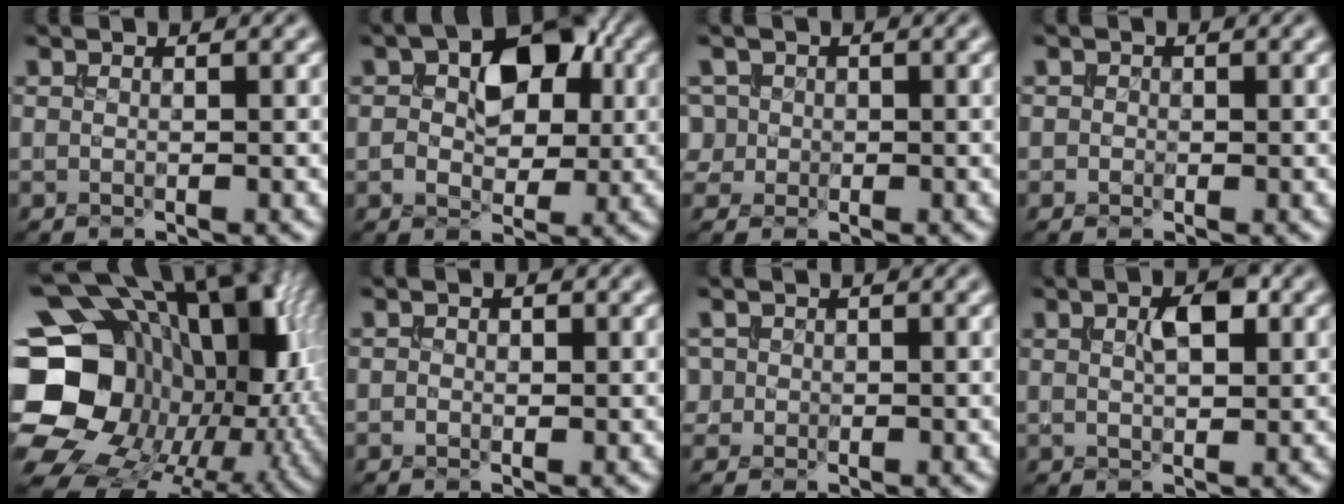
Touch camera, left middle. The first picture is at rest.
{"total": 6.5, "force": [1.3, 4.2, 4.9], "torque": [-0.069, 0.007, 0.011]}
{"total": 3.0, "force": [0.4, 2.8, 0.9], "torque": [-0.009, 0.020, 0.002]}
{"total": 0.7, "force": [0.0, 0.7, 0.1], "torque": [0.002, -0.005, -0.002]}
{"total": 24.0, "force": [-0.7, 19.6, 13.8], "torque": [-0.250, 0.015, -0.052]}
{"total": 0.9, "force": [0.1, 0.7, 0.5], "torque": [-0.007, -0.002, -0.002]}
{"total": 1.4, "force": [0.2, 1.4, 0.2], "torque": [0.001, 0.000, 0.005]}
{"total": 3.1, "force": [1.2, 1.5, 2.5], "torque": [-0.044, 0.005, 0.022]}